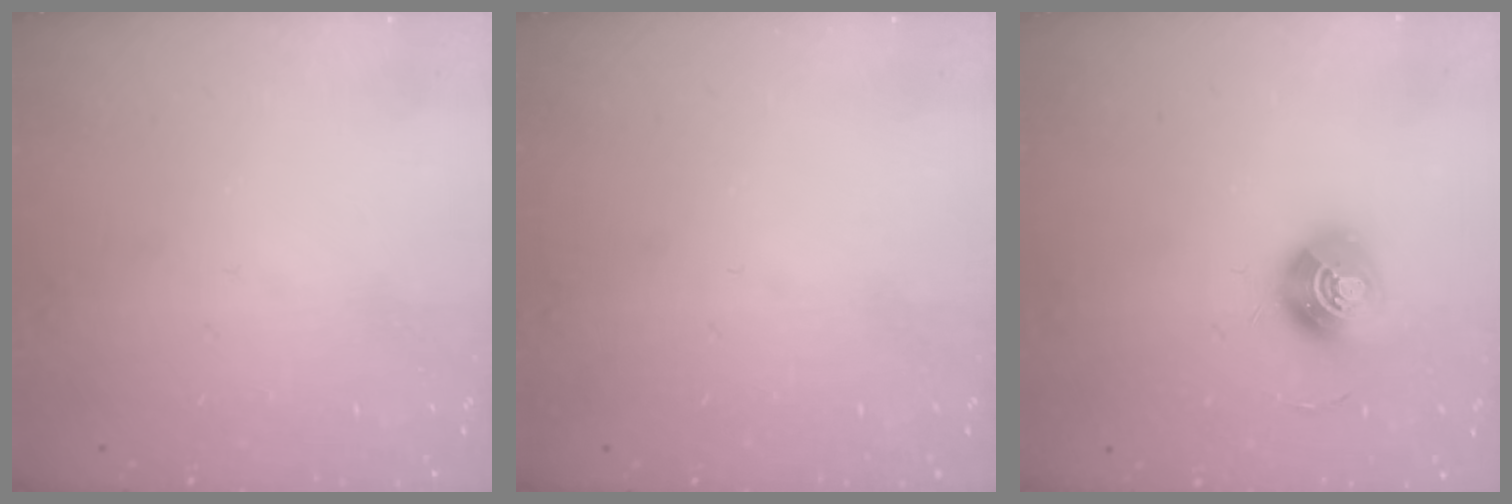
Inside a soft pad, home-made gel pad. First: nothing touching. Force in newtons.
{"total": 0.0}
{"total": 10.3, "press": 10.3, "slide": 0.5}